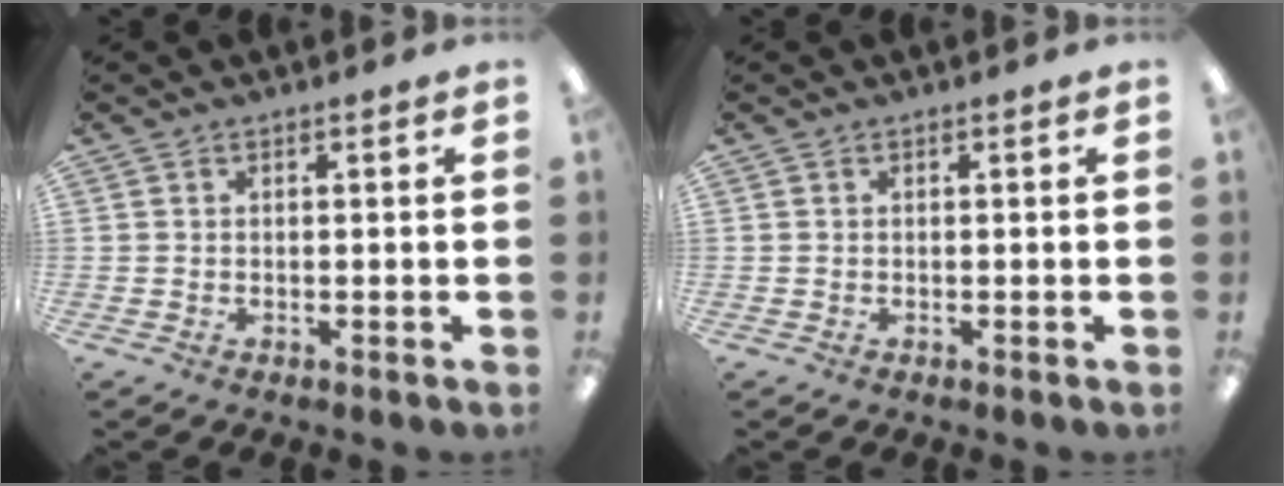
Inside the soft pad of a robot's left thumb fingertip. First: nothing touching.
{"total": 0.0}